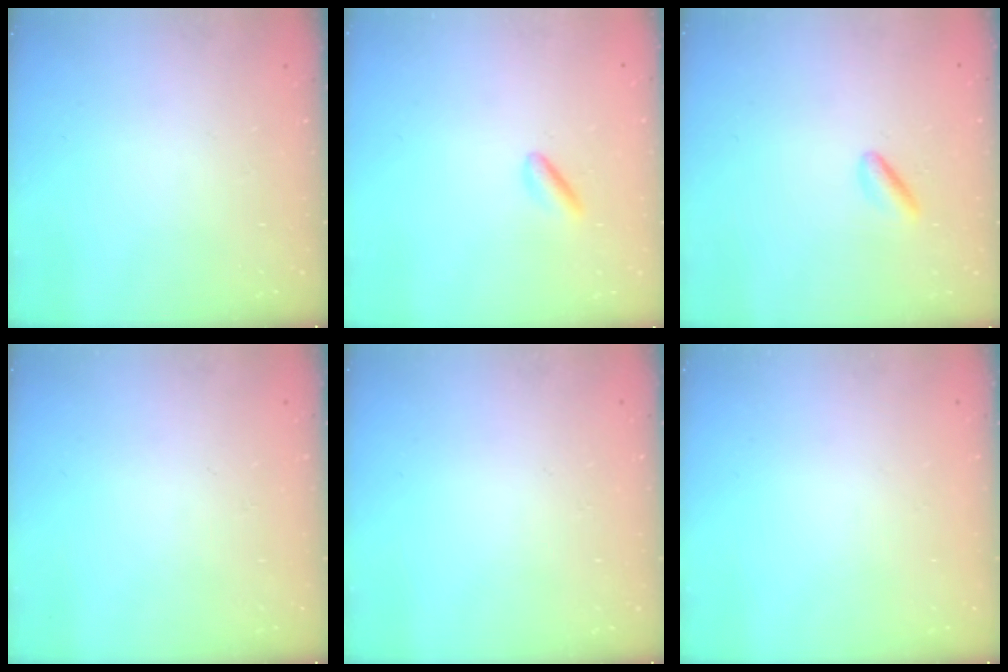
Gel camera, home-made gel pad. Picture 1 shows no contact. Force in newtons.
{"total": 2.4, "press": 2.2, "slide": 1.0}
{"total": 3.0, "press": 2.9, "slide": 1.1}
{"total": 0.0}
{"total": 0.0}
{"total": 0.0}